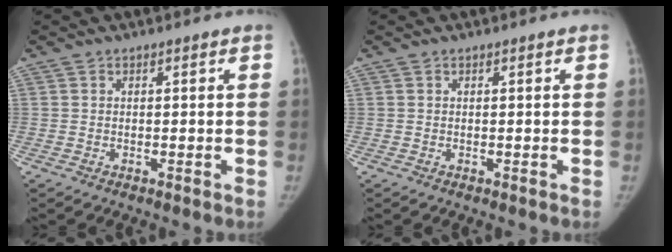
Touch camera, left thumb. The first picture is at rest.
{"total": 0.0}